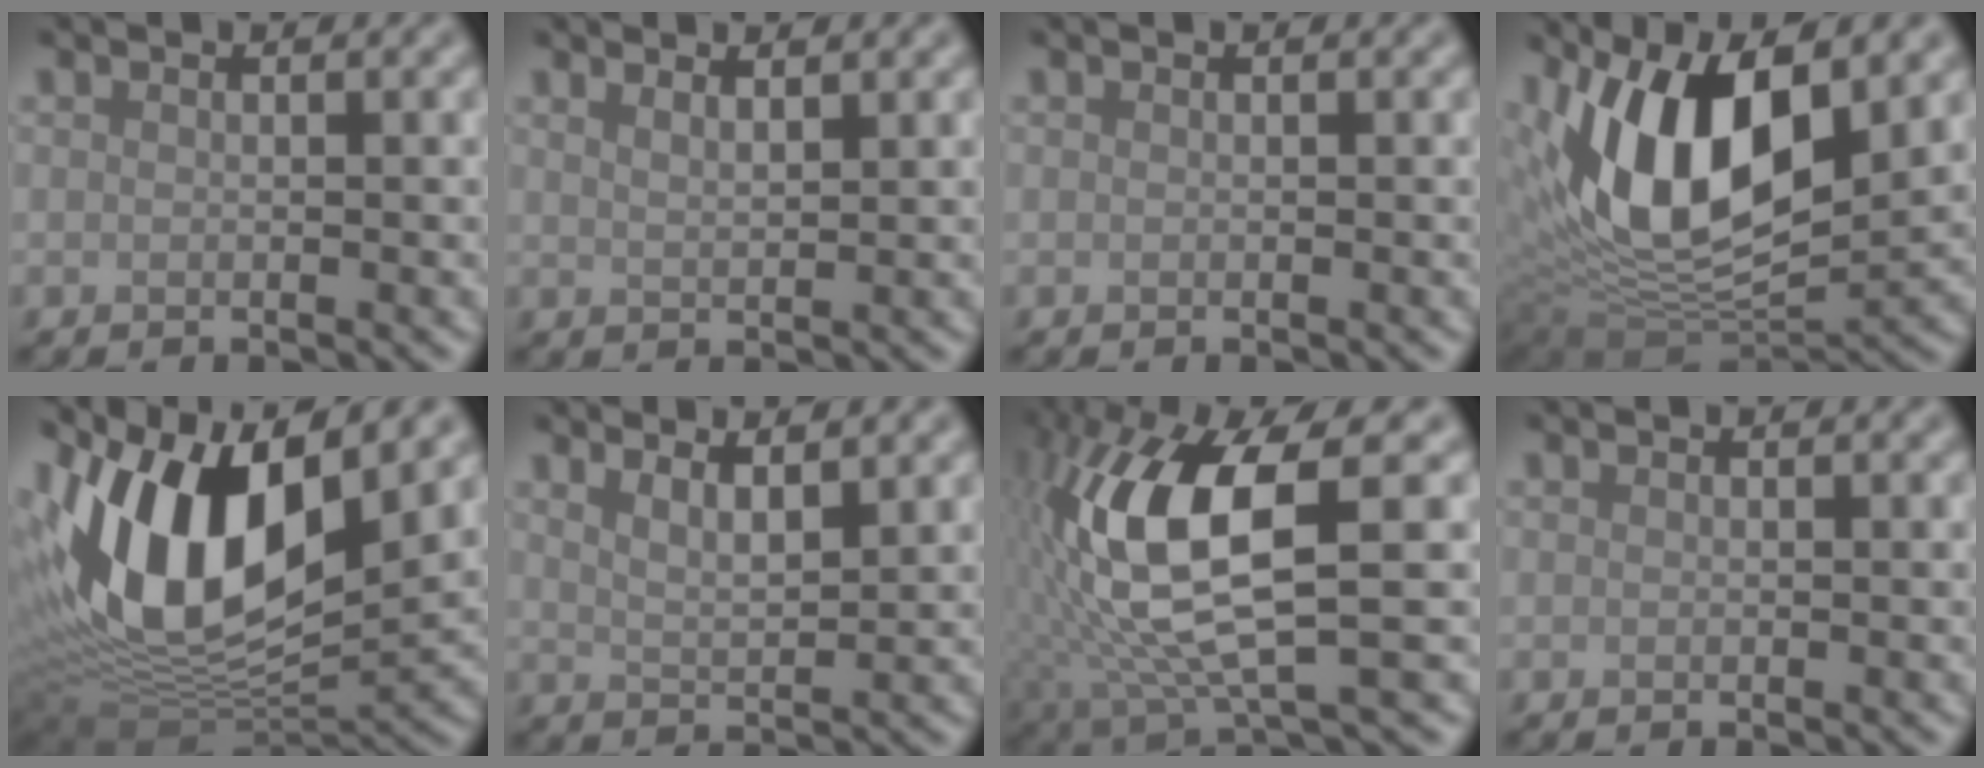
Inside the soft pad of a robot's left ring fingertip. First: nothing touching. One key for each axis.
{"total": 1.8, "fx": 1.4, "fy": 0.5, "fz": 1.0, "tx": -0.008, "ty": 0.003, "tz": 0.014}
{"total": 0.0}
{"total": 12.9, "fx": 4.3, "fy": 5.9, "fz": 10.7, "tx": -0.188, "ty": -0.005, "tz": 0.074}
{"total": 14.1, "fx": 4.3, "fy": 7.2, "fz": 11.3, "tx": -0.210, "ty": 0.005, "tz": 0.071}
{"total": 2.7, "fx": 2.0, "fy": 0.7, "fz": 1.7, "tx": -0.017, "ty": -0.001, "tz": 0.031}
{"total": 11.2, "fx": 1.3, "fy": 3.5, "fz": 10.5, "tx": -0.218, "ty": -0.002, "tz": 0.028}
{"total": 0.0}